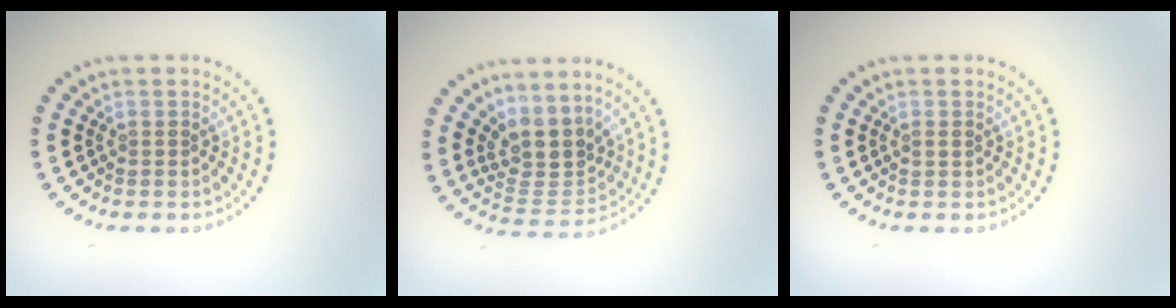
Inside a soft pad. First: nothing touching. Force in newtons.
{"total": 4.1, "press": 3.5, "slide": 2.2}
{"total": 0.8, "press": 0.8, "slide": 0.1}